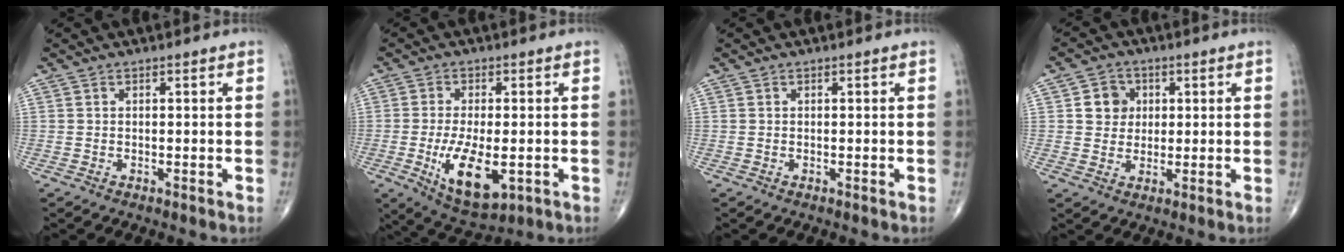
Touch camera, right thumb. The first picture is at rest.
{"total": 11.5, "force": [-2.9, 5.2, 9.8], "torque": [-0.166, -0.014, -0.037]}
{"total": 0.0}
{"total": 5.4, "force": [1.2, 4.9, 1.9], "torque": [-0.002, 0.001, 0.017]}